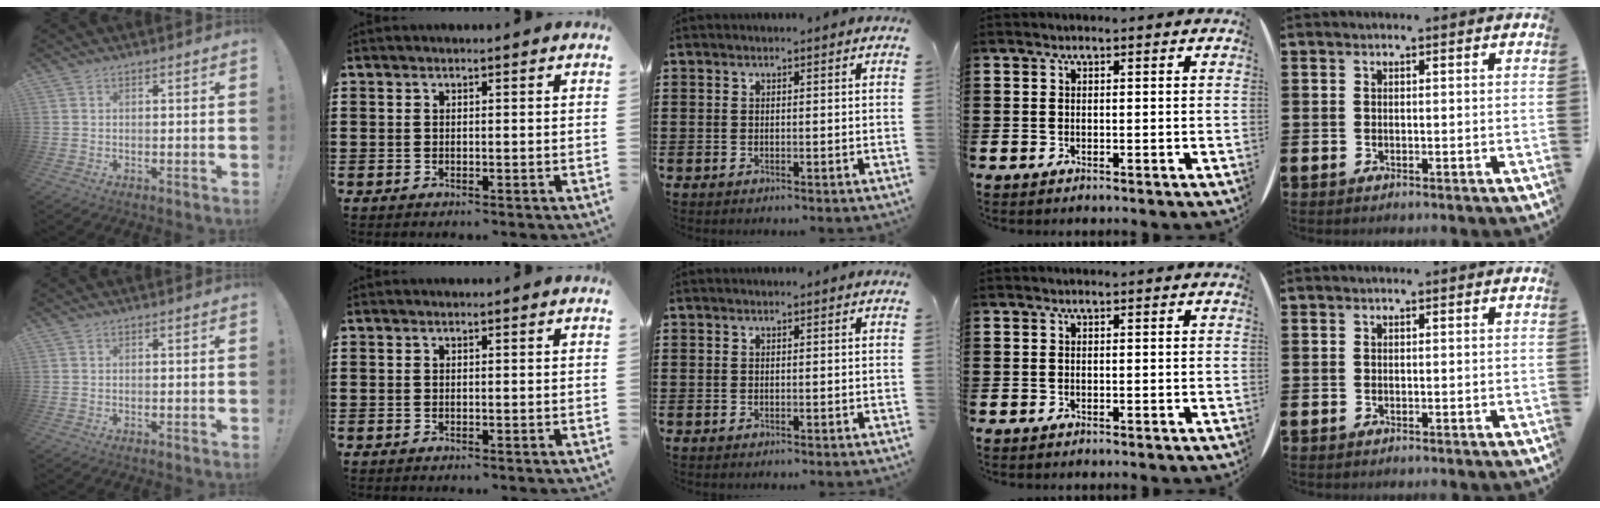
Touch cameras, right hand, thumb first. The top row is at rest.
{}